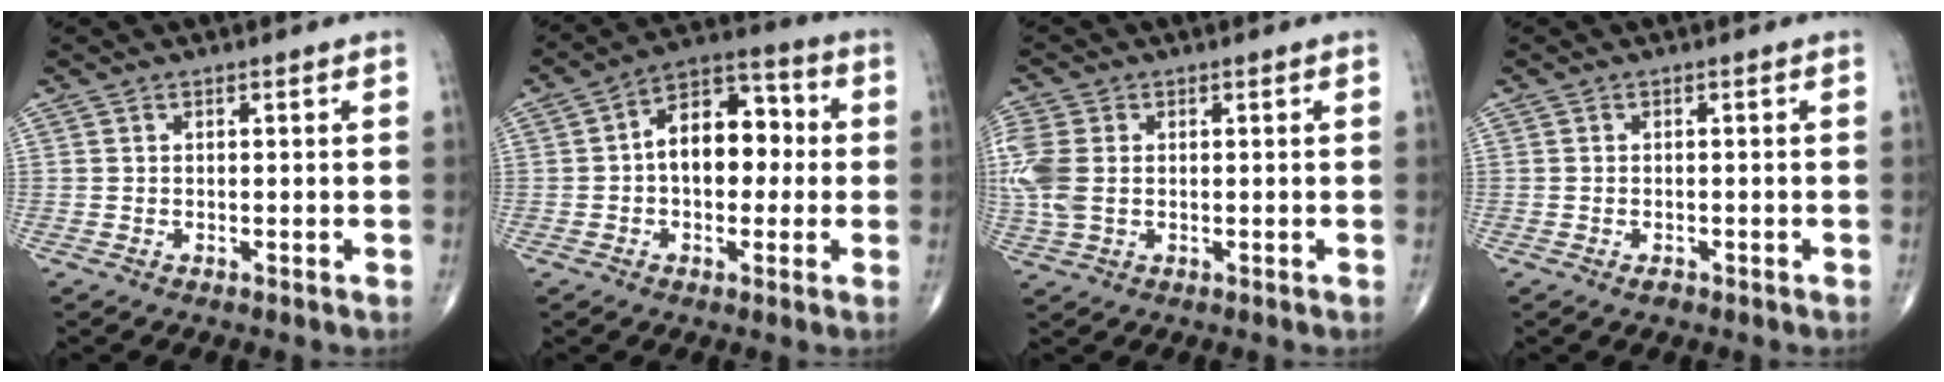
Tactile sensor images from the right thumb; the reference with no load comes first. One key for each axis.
{"total": 12.2, "fx": 0.3, "fy": 7.8, "fz": 9.3, "tx": -0.110, "ty": 0.035, "tz": -0.008}
{"total": 7.7, "fx": 0.3, "fy": 5.2, "fz": 5.7, "tx": -0.161, "ty": 0.008, "tz": 0.010}
{"total": 1.1, "fx": -0.8, "fy": 0.6, "fz": 0.6, "tx": -0.008, "ty": 0.003, "tz": -0.012}